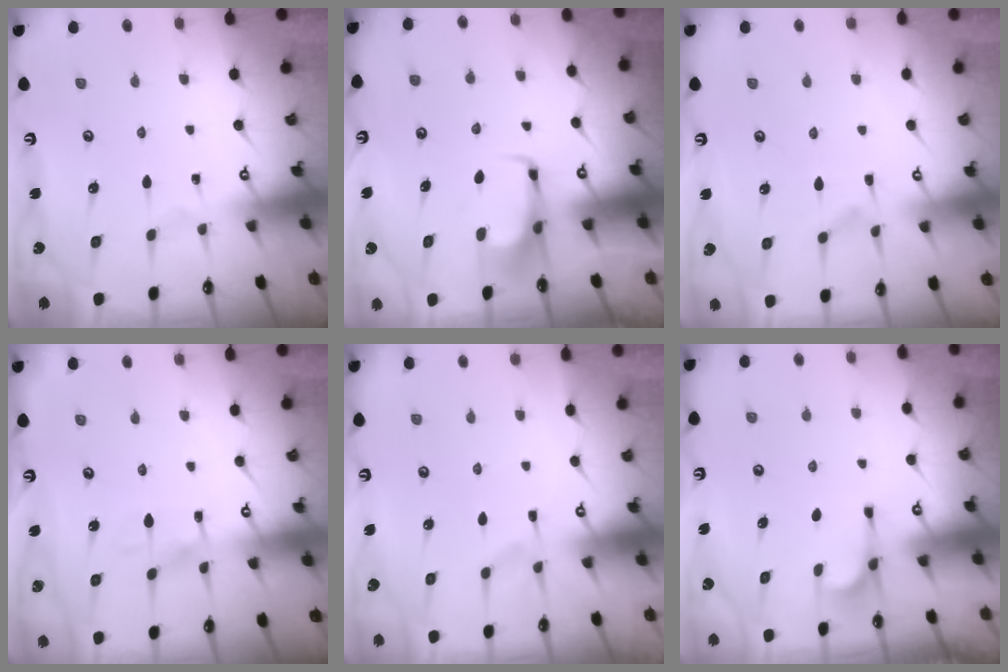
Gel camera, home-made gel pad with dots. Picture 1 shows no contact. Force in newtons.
{"total": 3.0, "press": 3.0, "slide": 0.4}
{"total": 1.1, "press": 0.1, "slide": 1.1}
{"total": 5.7, "press": 5.6, "slide": 0.5}
{"total": 4.1, "press": 3.9, "slide": 1.3}
{"total": 2.4, "press": 2.2, "slide": 1.0}